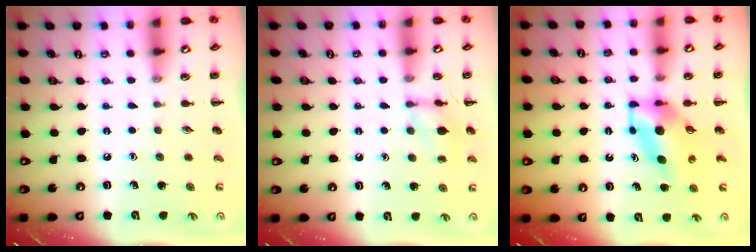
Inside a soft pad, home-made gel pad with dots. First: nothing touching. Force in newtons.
{"total": 10.1, "press": 10.0, "slide": 0.7}
{"total": 5.7, "press": 5.6, "slide": 1.1}